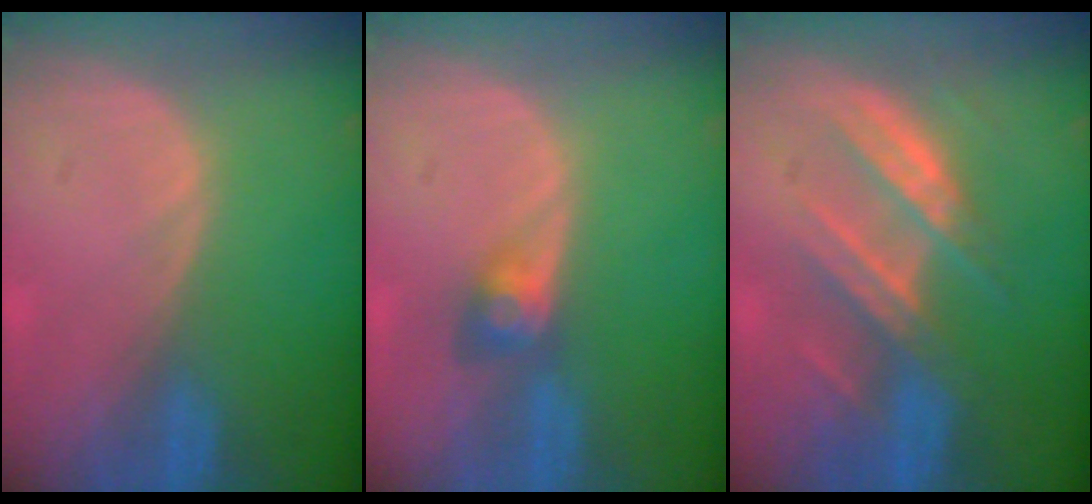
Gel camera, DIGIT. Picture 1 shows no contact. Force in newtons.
{"total": 3.0, "press": 2.6, "slide": 1.4}
{"total": 7.7, "press": 7.2, "slide": 2.5}